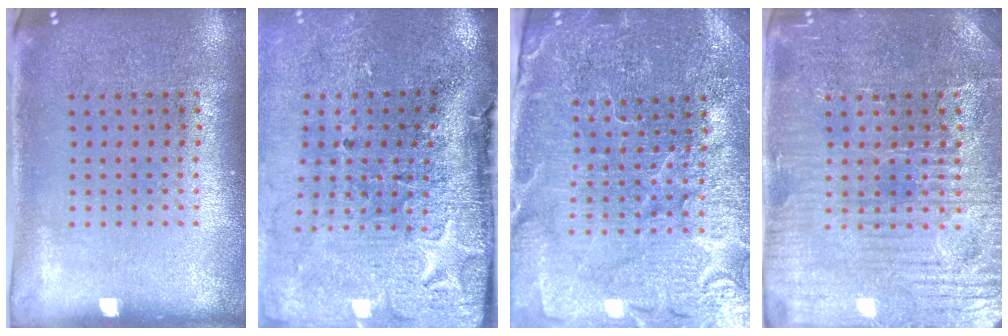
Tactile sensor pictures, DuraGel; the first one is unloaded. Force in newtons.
{"total": 4.9, "press": 3.9, "slide": 3.0}
{"total": 4.5, "press": 4.3, "slide": 1.4}
{"total": 4.4, "press": 4.2, "slide": 1.1}